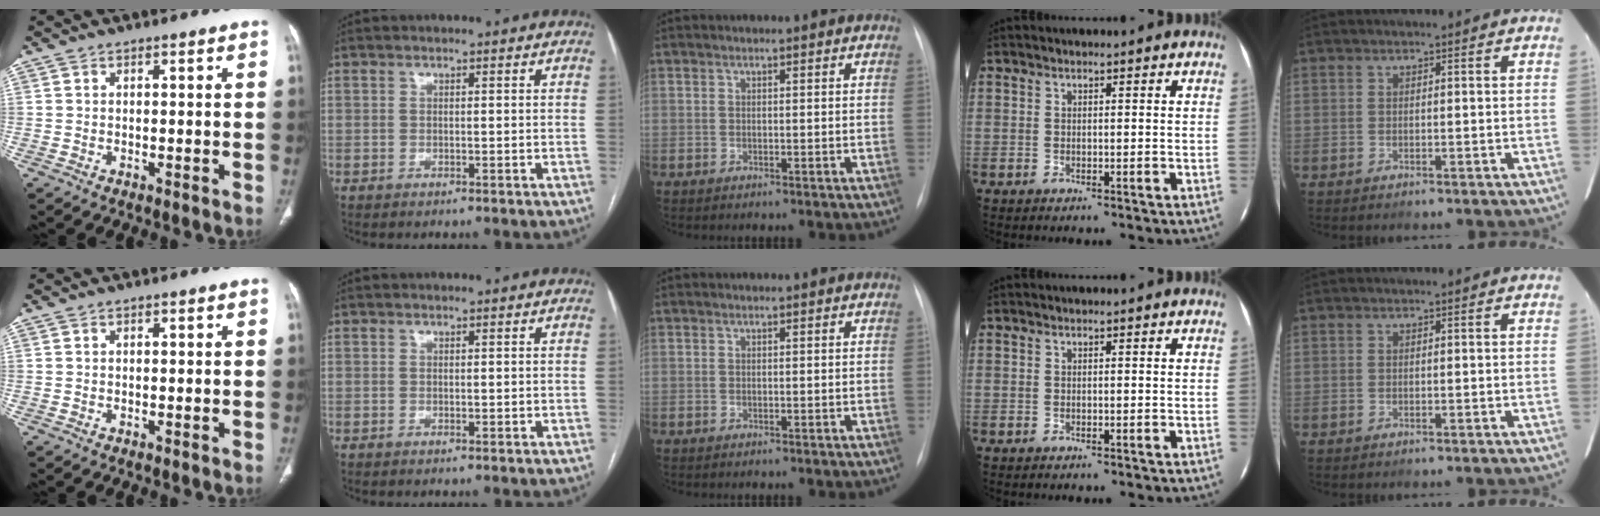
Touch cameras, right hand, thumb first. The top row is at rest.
{"thumb": {"total": 0.5, "force": [0.2, 0.2, 0.4], "torque": [-0.010, 0.003, 0.005]}, "index": {"total": 0.7, "force": [0.1, 0.4, 0.5], "torque": [-0.009, -0.001, 0.004]}}